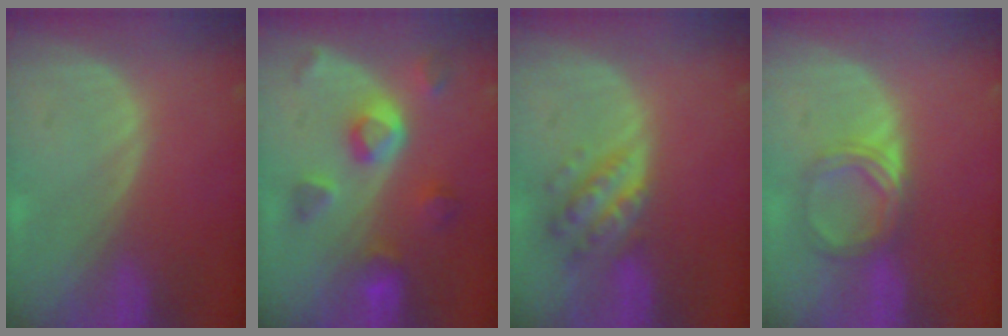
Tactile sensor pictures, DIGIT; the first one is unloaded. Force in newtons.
{"total": 7.7, "press": 6.8, "slide": 3.5}
{"total": 6.4, "press": 5.7, "slide": 2.9}
{"total": 5.3, "press": 4.9, "slide": 2.0}